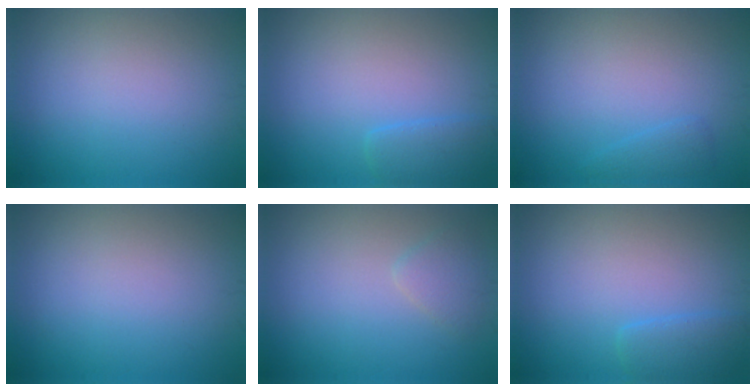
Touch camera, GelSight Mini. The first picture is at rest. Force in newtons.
{"total": 2.0, "press": 2.0, "slide": 0.2}
{"total": 1.1, "press": 1.1, "slide": 0.1}
{"total": 0.0}
{"total": 1.5, "press": 1.5, "slide": 0.1}
{"total": 2.0, "press": 2.0, "slide": 0.2}